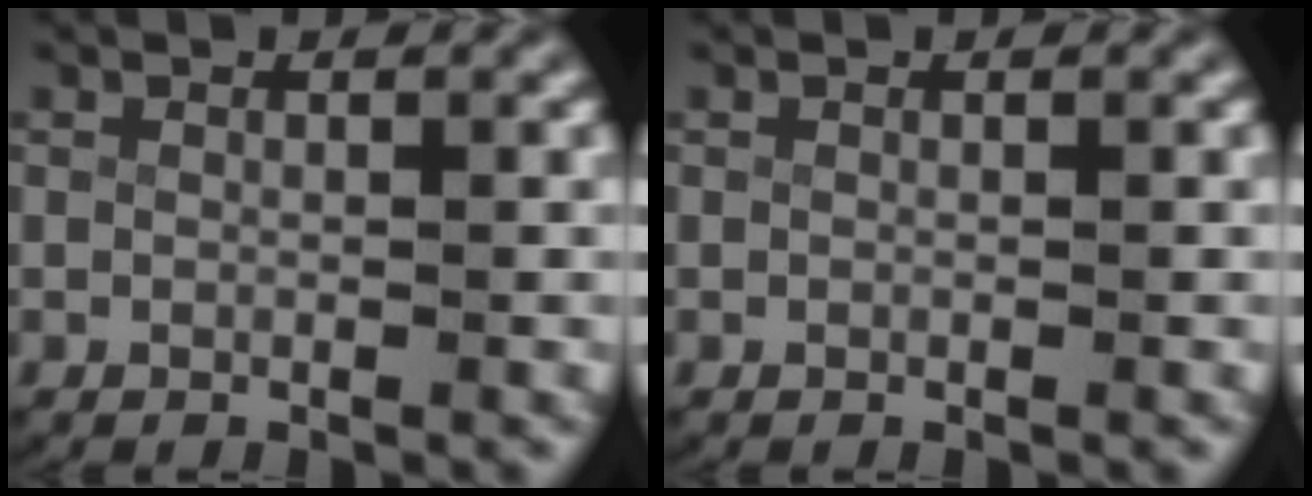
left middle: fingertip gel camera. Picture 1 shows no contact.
{"total": 0.0}